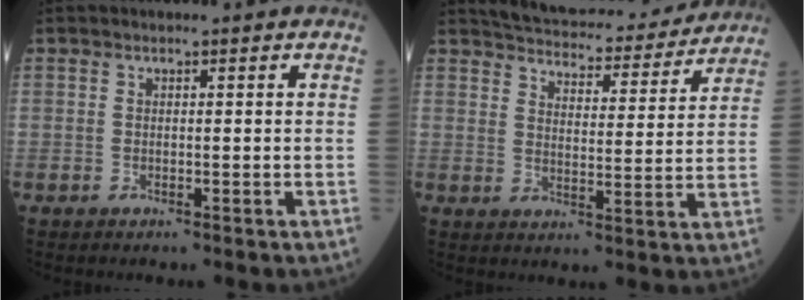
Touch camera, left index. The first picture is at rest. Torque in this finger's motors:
{"motor_torque": [0.92, -1.20, 0.05, 0.01]}